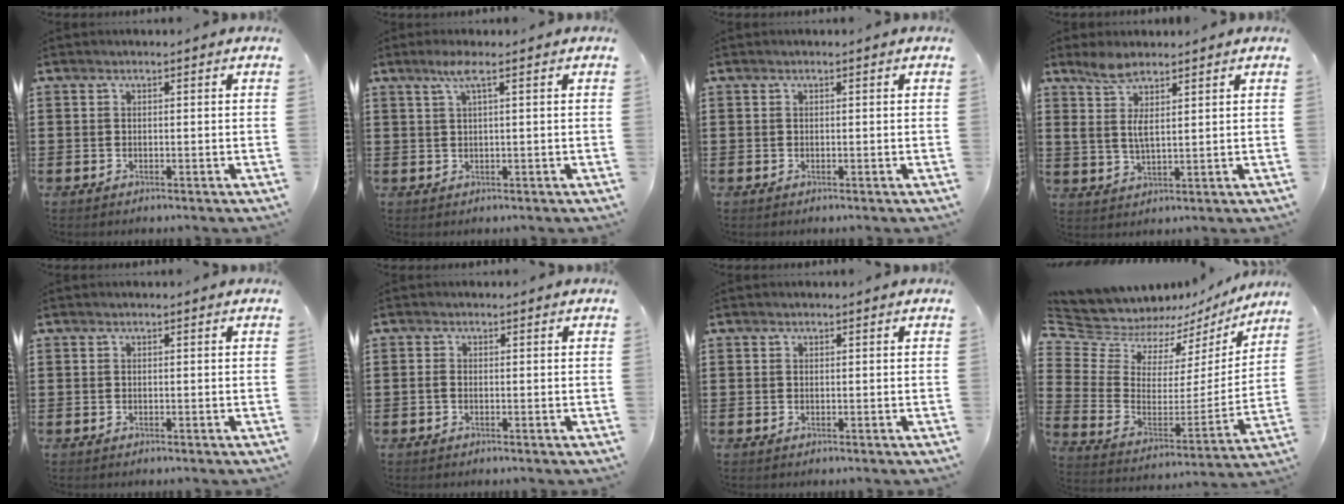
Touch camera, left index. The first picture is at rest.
{"total": 3.0, "force": [1.1, 0.1, 2.8], "torque": [-0.058, 0.003, 0.018]}
{"total": 0.0}
{"total": 5.3, "force": [3.0, 1.8, 3.9], "torque": [-0.100, -0.001, 0.050]}
{"total": 0.0}
{"total": 0.9, "force": [-0.4, 0.4, 0.6], "torque": [-0.022, -0.006, -0.010]}
{"total": 0.0}
{"total": 7.1, "force": [6.7, 2.4, 0.1], "torque": [-0.053, -0.063, 0.118]}